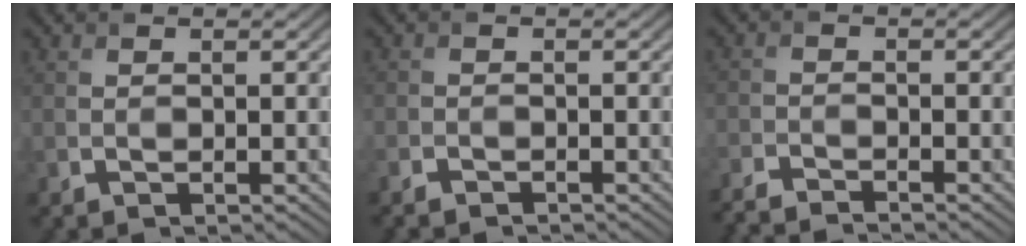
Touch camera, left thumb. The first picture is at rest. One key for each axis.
{"total": 2.0, "fx": -1.9, "fy": 0.3, "fz": 0.6, "tx": -0.011, "ty": -0.007, "tz": -0.041}
{"total": 3.6, "fx": -3.4, "fy": 0.1, "fz": 1.2, "tx": -0.026, "ty": -0.010, "tz": -0.072}